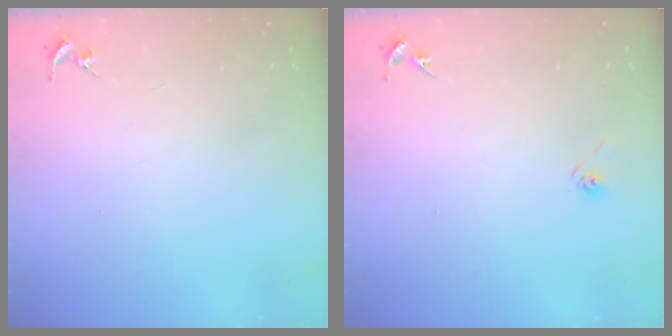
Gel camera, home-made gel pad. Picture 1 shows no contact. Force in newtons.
{"total": 2.9, "press": 2.6, "slide": 1.4}